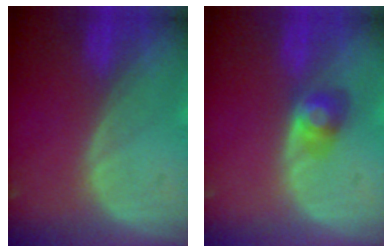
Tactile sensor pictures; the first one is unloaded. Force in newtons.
{"total": 2.9, "press": 2.9, "slide": 0.0}